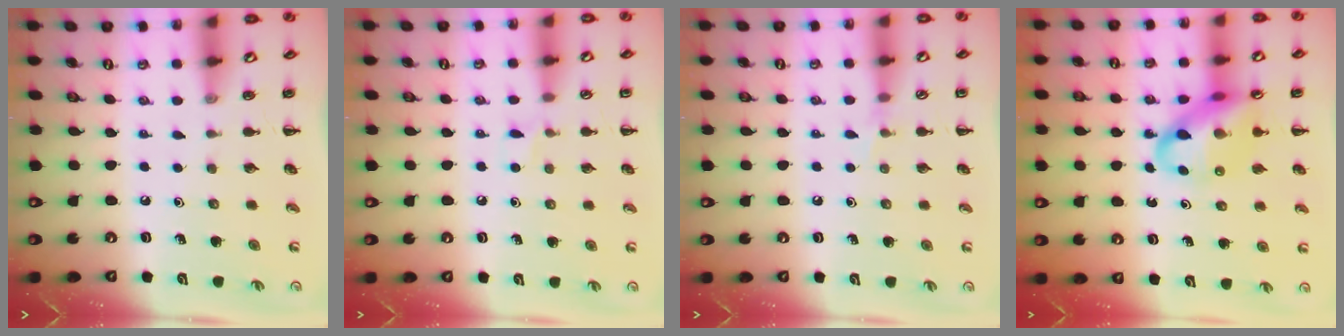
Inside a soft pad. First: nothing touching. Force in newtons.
{"total": 3.8, "press": 3.5, "slide": 1.4}
{"total": 4.3, "press": 4.1, "slide": 1.2}
{"total": 14.3, "press": 13.8, "slide": 3.7}